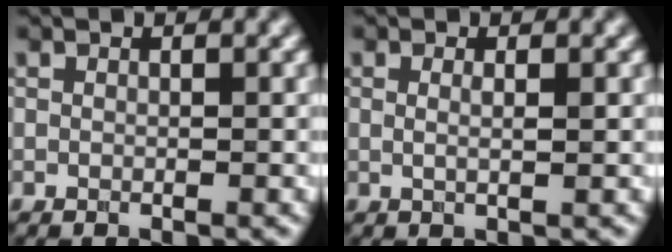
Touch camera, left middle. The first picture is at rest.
{"total": 1.2, "force": [0.3, 0.3, 1.1], "torque": [-0.016, -0.002, 0.002]}